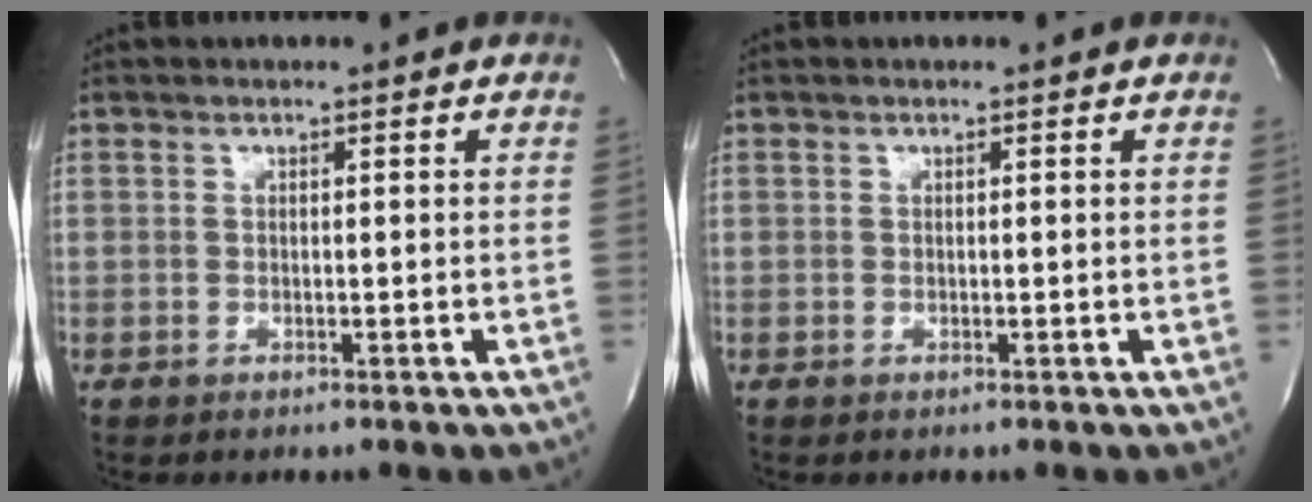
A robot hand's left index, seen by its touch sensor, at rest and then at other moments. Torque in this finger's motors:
{"motor_torque": [-0.24, -0.09, -0.05, -0.01]}